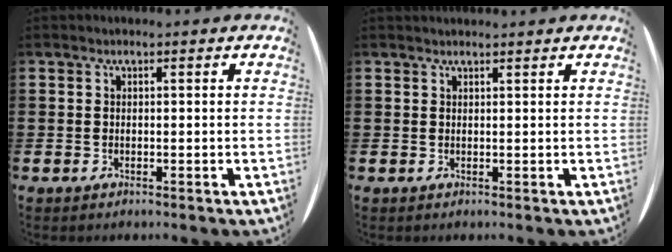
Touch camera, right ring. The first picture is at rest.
{"total": 0.5, "force": [0.5, -0.1, 0.0], "torque": [0.001, 0.000, 0.010]}